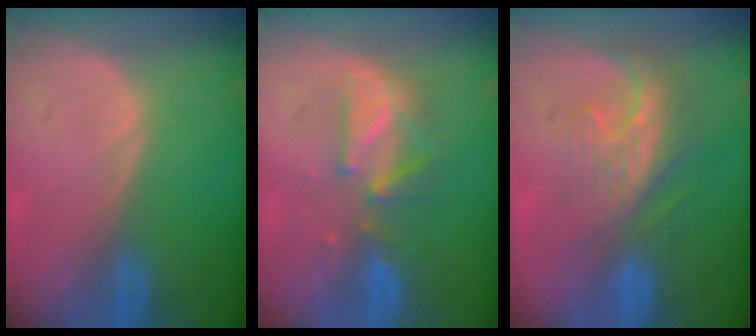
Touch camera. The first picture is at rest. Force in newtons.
{"total": 5.7, "press": 5.7, "slide": 0.6}
{"total": 8.6, "press": 7.3, "slide": 4.6}